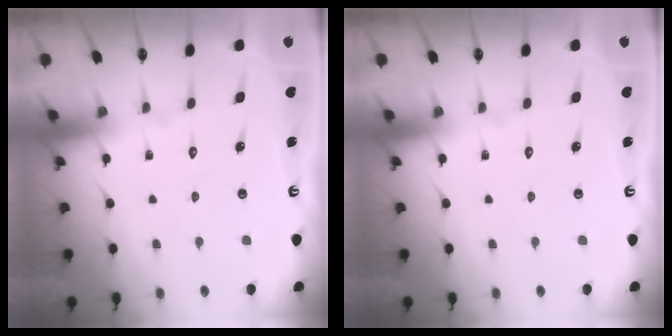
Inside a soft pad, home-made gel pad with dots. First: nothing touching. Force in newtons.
{"total": 0.0}